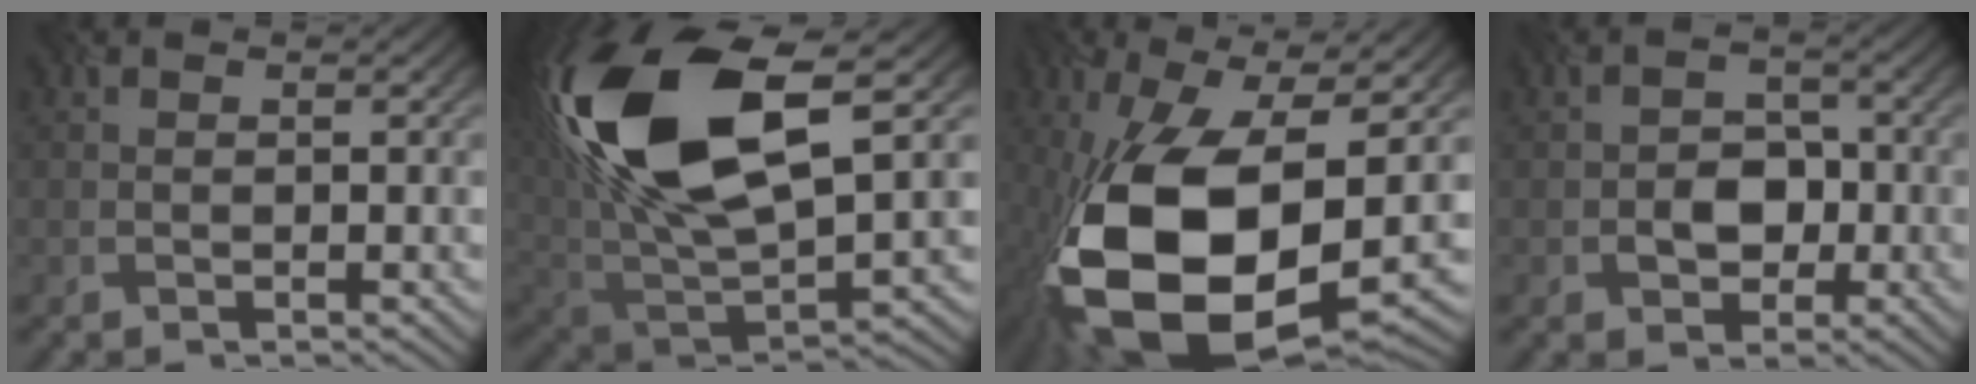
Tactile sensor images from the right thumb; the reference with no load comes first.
{"total": 18.7, "force": [6.5, 9.1, 15.0], "torque": [-0.347, 0.011, 0.120]}
{"total": 19.3, "force": [-4.5, 9.6, 16.1], "torque": [-0.352, -0.040, -0.061]}
{"total": 3.5, "force": [-1.1, 2.7, 1.8], "torque": [-0.024, -0.001, -0.021]}